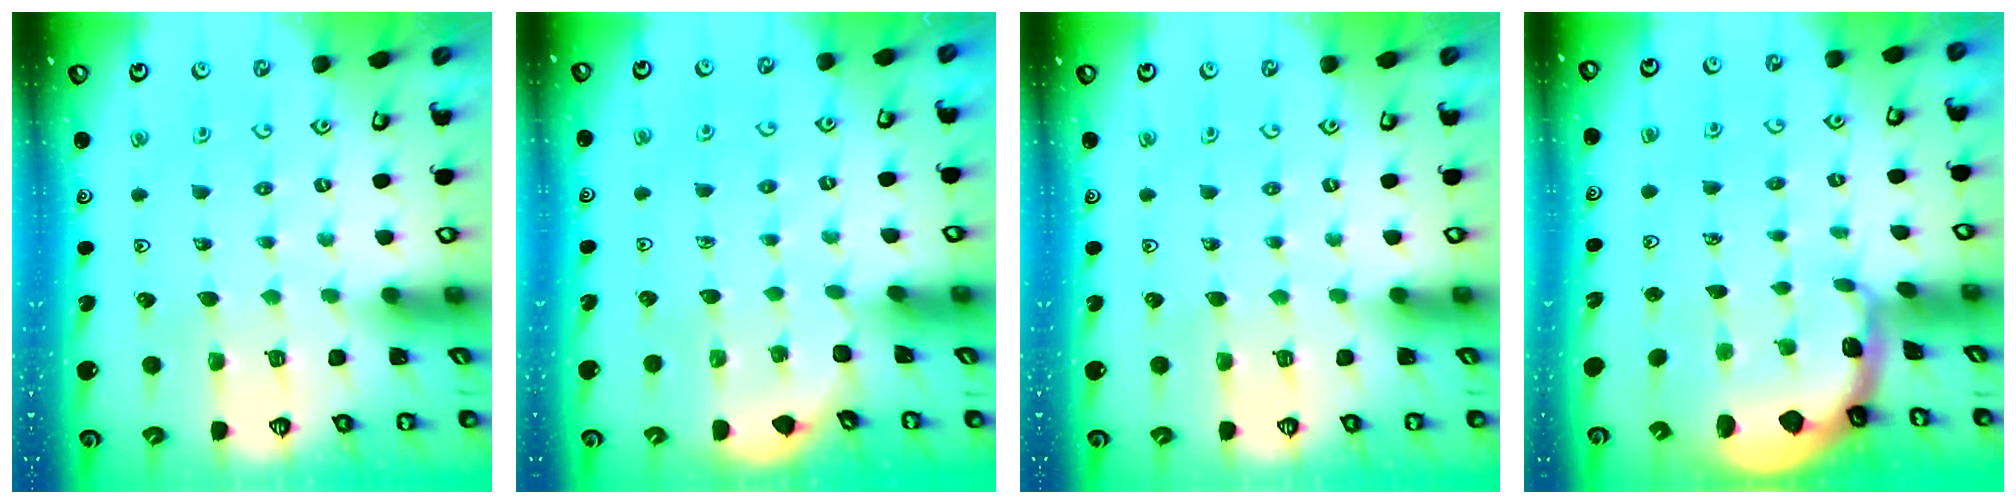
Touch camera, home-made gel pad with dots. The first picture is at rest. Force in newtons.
{"total": 2.4, "press": 2.4, "slide": 0.1}
{"total": 0.0}
{"total": 1.1, "press": 1.0, "slide": 0.4}